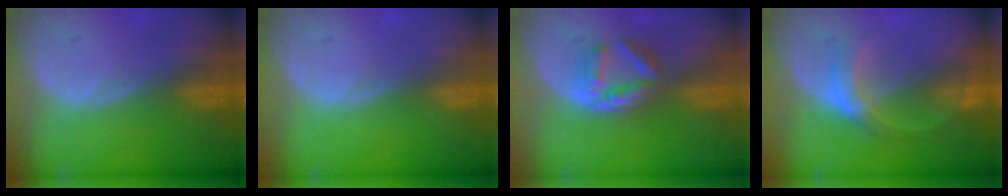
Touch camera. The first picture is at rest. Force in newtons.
{"total": 0.0}
{"total": 5.3, "press": 5.0, "slide": 2.0}
{"total": 5.2, "press": 5.0, "slide": 1.4}